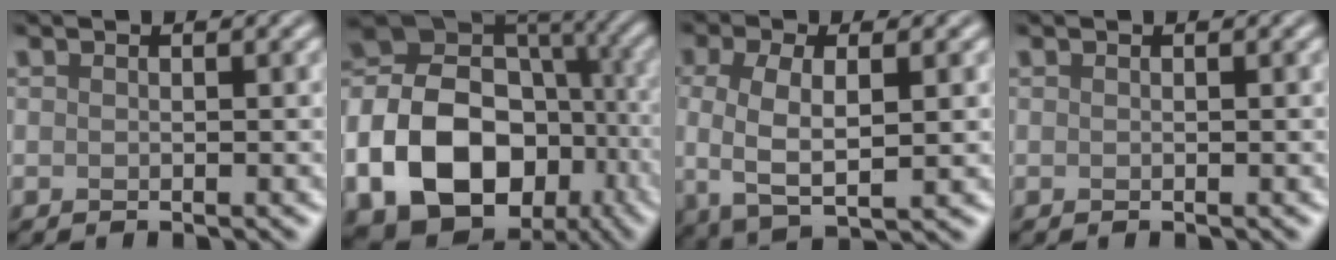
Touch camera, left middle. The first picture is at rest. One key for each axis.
{"total": 18.2, "fx": -5.5, "fy": 13.9, "fz": 10.3, "tx": -0.217, "ty": -0.006, "tz": -0.096}
{"total": 5.3, "fx": -0.2, "fy": 2.1, "fz": 4.8, "tx": -0.099, "ty": -0.004, "tz": -0.003}
{"total": 0.0}